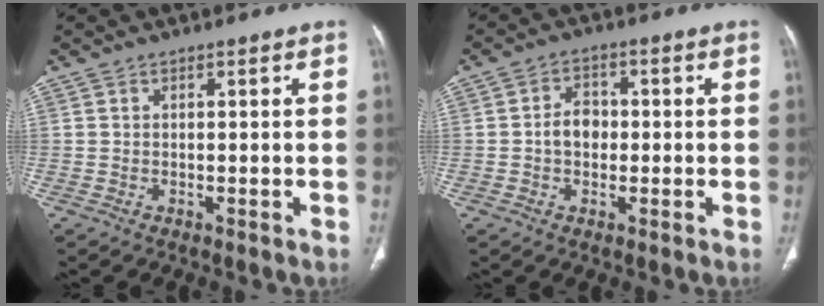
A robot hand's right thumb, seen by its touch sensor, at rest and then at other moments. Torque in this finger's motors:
{"motor_torque": [0.48, 1.36, 0.62, -0.41, 0.00]}